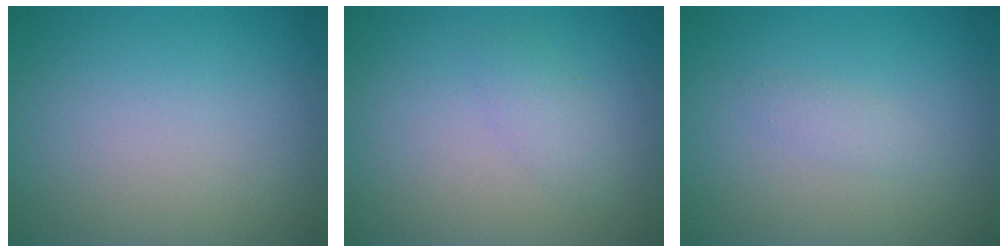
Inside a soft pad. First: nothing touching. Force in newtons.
{"total": 1.5, "press": 1.5, "slide": 0.1}
{"total": 0.9, "press": 0.9, "slide": 0.0}